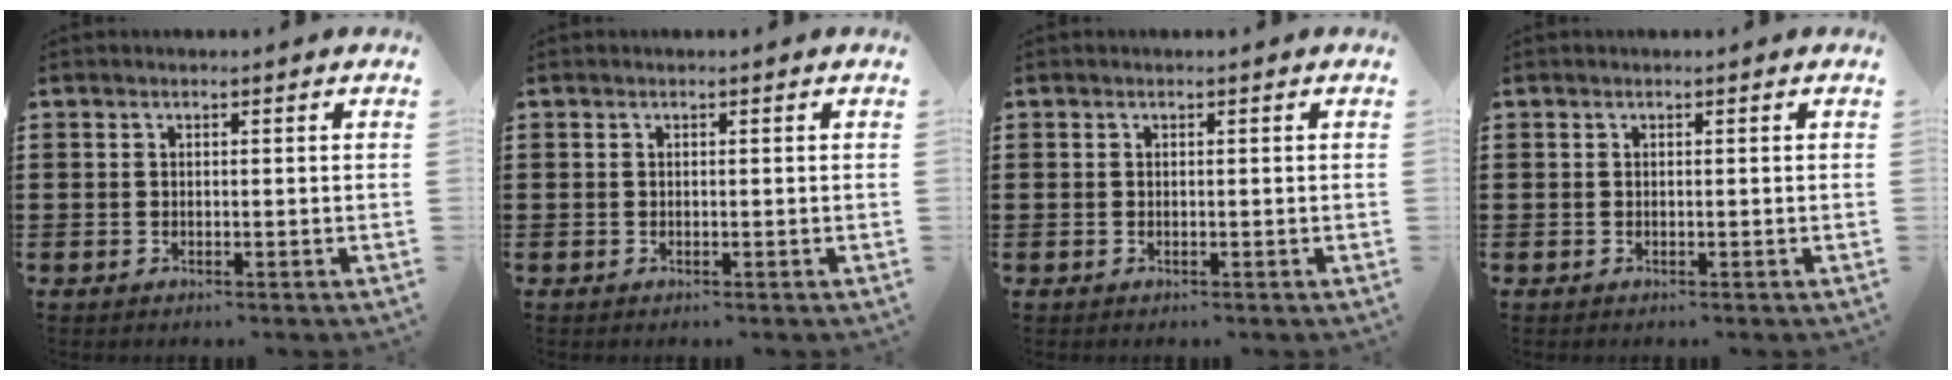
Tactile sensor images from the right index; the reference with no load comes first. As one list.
[{"total": 0.0}, {"total": 0.0}, {"total": 0.0}]